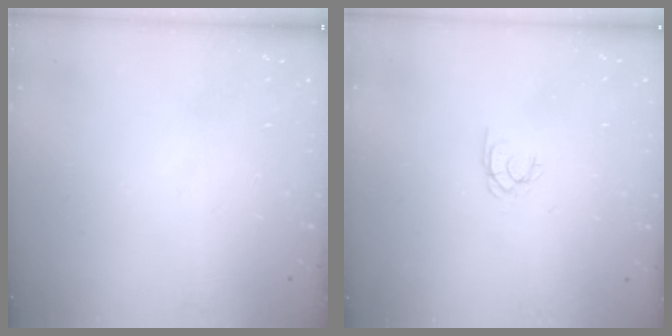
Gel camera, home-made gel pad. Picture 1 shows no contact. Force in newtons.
{"total": 1.7, "press": 1.7, "slide": 0.1}